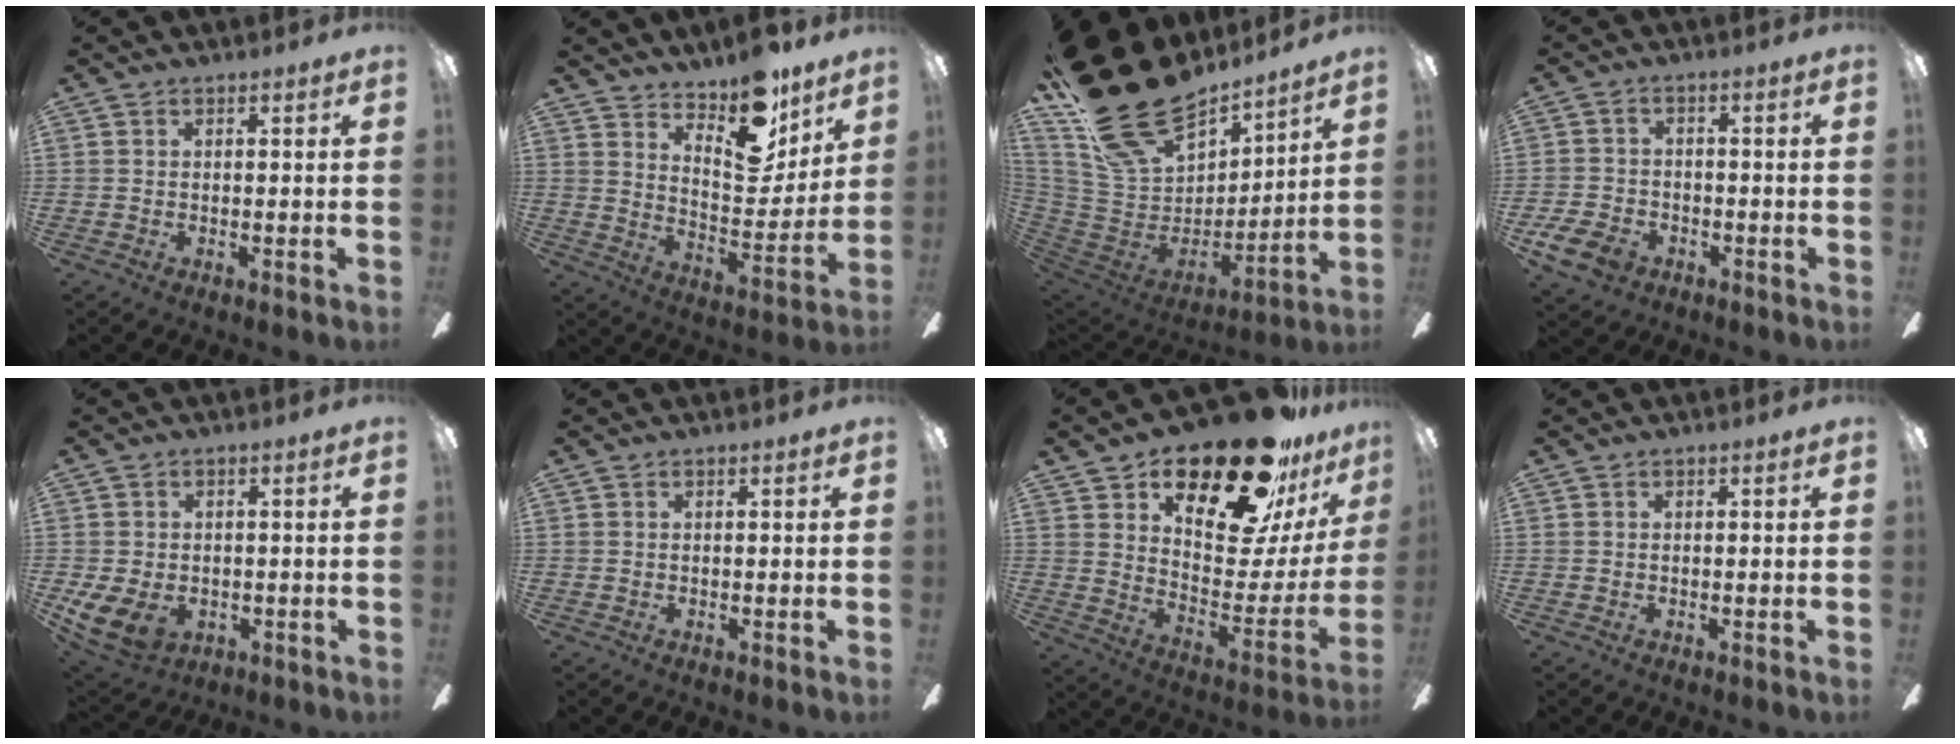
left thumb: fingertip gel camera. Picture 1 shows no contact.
{"total": 14.4, "force": [11.5, 6.1, 6.1], "torque": [-0.073, -0.092, 0.204]}
{"total": 30.2, "force": [22.3, 14.8, 13.9], "torque": [-0.275, -0.126, 0.422]}
{"total": 7.5, "force": [-4.1, 5.0, 3.8], "torque": [-0.093, 0.020, -0.078]}
{"total": 7.5, "force": [-1.6, 5.8, 4.5], "torque": [-0.109, 0.001, -0.028]}
{"total": 0.0}
{"total": 25.3, "force": [19.7, 8.8, 13.2], "torque": [-0.183, -0.135, 0.326]}
{"total": 0.0}